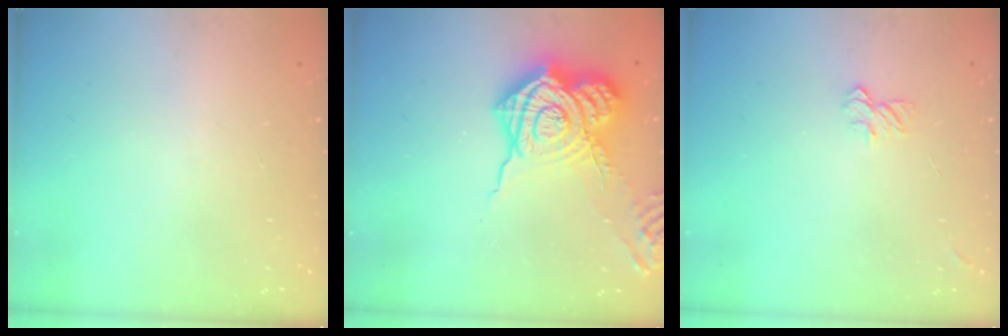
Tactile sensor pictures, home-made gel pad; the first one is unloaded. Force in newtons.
{"total": 20.6, "press": 20.6, "slide": 1.6}
{"total": 5.2, "press": 5.2, "slide": 0.1}